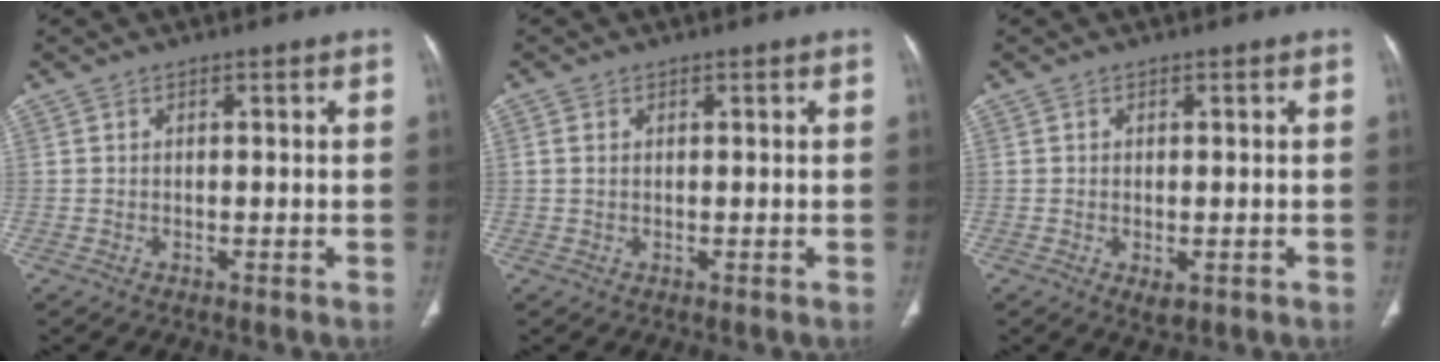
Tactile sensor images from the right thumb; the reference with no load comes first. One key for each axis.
{"total": 1.2, "fx": 0.2, "fy": 0.9, "fz": 0.8, "tx": -0.020, "ty": 0.002, "tz": 0.007}
{"total": 2.0, "fx": -0.6, "fy": 1.1, "fz": 1.6, "tx": -0.021, "ty": -0.003, "tz": -0.004}